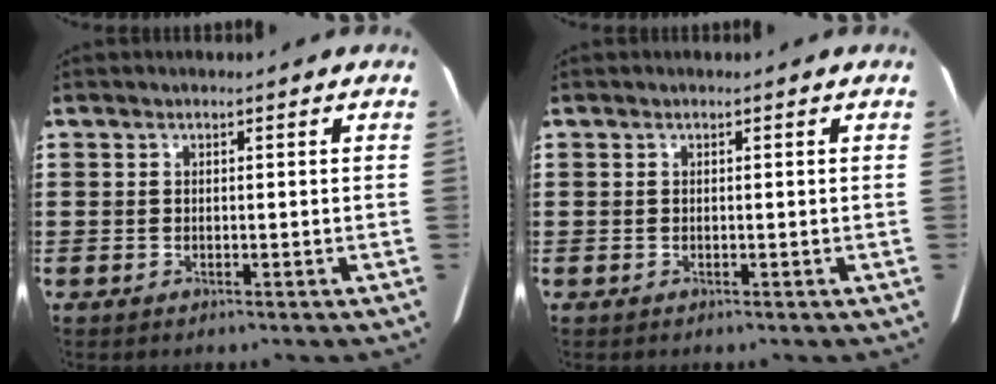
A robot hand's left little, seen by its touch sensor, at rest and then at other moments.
{"total": 0.0}